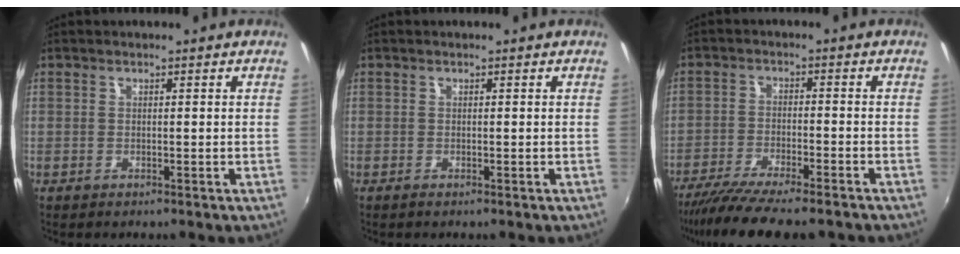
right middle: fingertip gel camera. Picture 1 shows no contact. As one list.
[{"total": 0.0}, {"total": 13.6, "force": [-11.5, 1.9, 7.1], "torque": [-0.148, -0.044, -0.186]}]